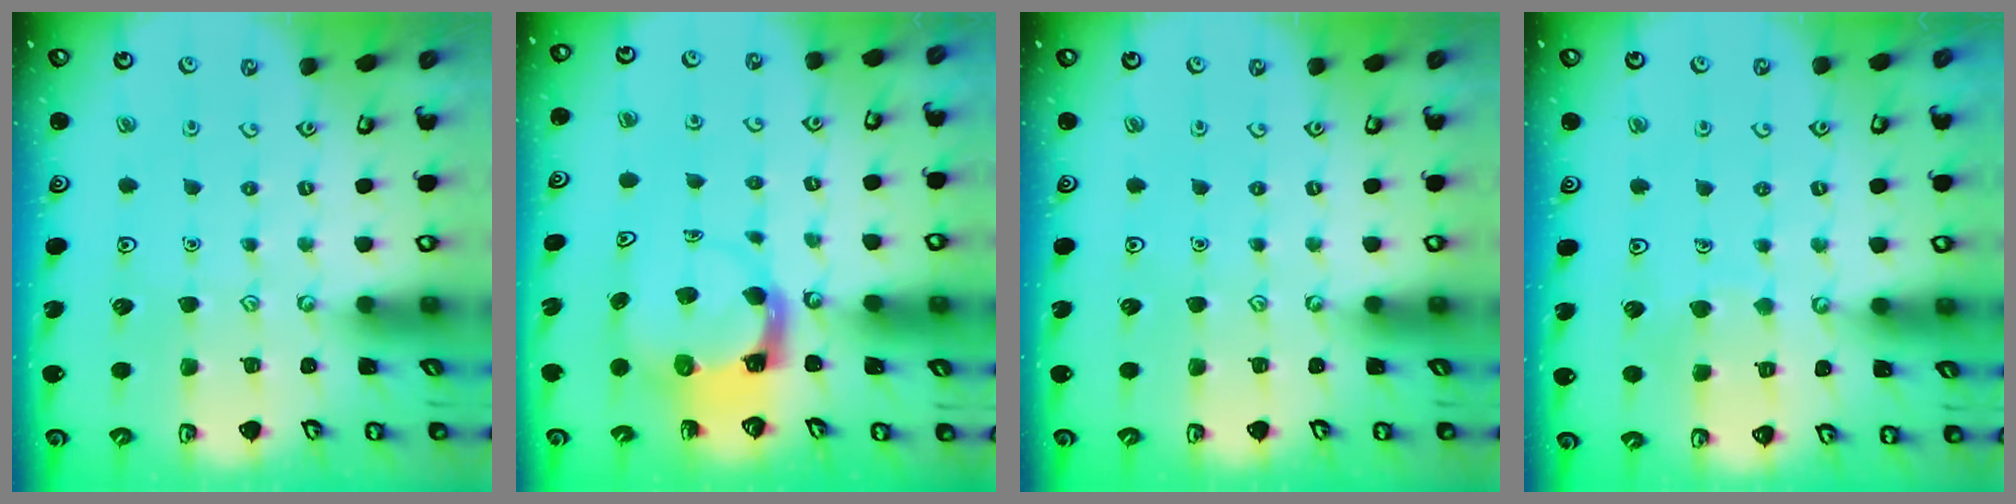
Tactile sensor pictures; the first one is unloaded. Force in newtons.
{"total": 3.9, "press": 3.8, "slide": 0.5}
{"total": 0.0}
{"total": 4.5, "press": 4.5, "slide": 0.3}